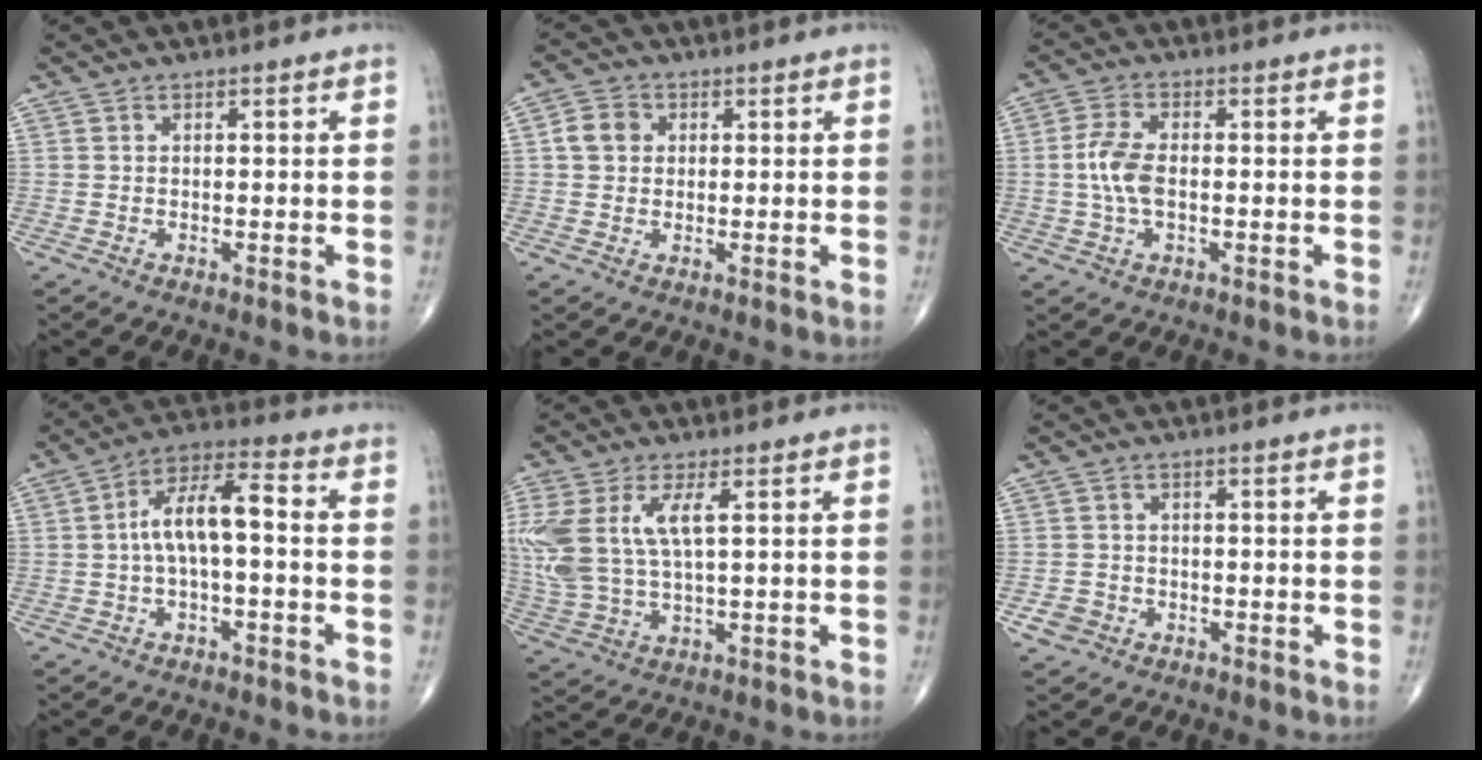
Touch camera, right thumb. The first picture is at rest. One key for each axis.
{"total": 4.4, "fx": 0.7, "fy": 3.7, "fz": 2.2, "tx": -0.031, "ty": 0.007, "tz": 0.008}
{"total": 6.4, "fx": -0.4, "fy": 3.2, "fz": 5.5, "tx": -0.125, "ty": 0.008, "tz": -0.011}
{"total": 9.3, "fx": -0.5, "fy": 3.4, "fz": 8.6, "tx": -0.165, "ty": 0.043, "tz": -0.015}
{"total": 13.7, "fx": 3.2, "fy": 5.9, "fz": 11.9, "tx": -0.294, "ty": -0.001, "tz": 0.074}
{"total": 2.8, "fx": -1.2, "fy": 2.4, "fz": 0.6, "tx": 0.000, "ty": 0.011, "tz": -0.021}